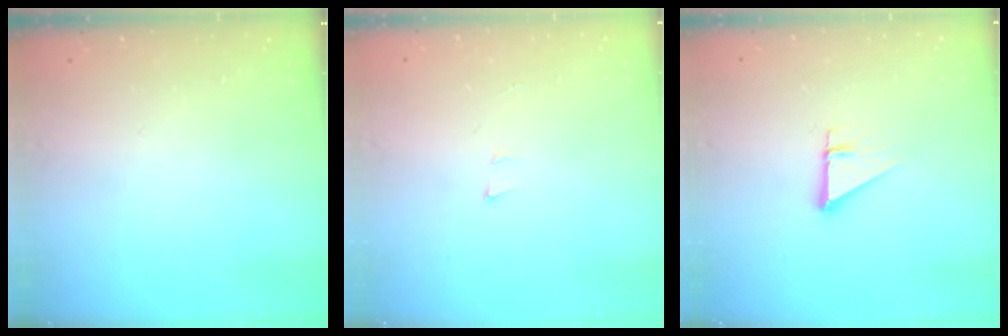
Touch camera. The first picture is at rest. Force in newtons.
{"total": 3.5, "press": 2.3, "slide": 2.6}
{"total": 2.7, "press": 2.7, "slide": 0.2}